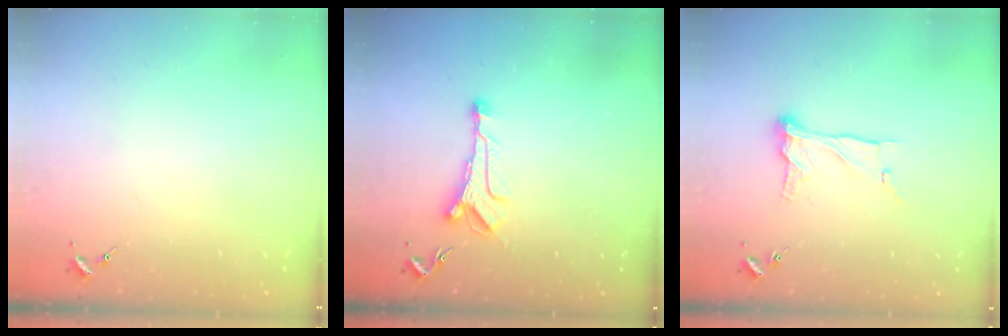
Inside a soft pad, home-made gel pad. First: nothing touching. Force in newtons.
{"total": 9.4, "press": 9.4, "slide": 0.2}
{"total": 12.7, "press": 12.7, "slide": 1.0}